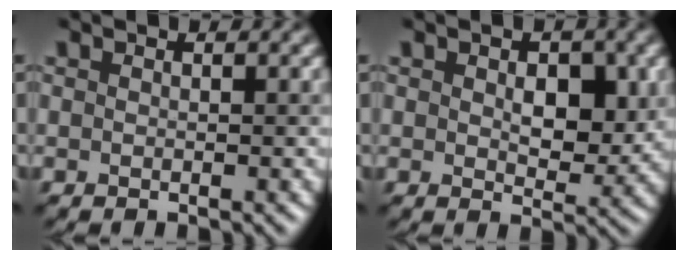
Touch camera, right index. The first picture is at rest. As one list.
[{"total": 3.5, "force": [0.7, 2.1, 2.8], "torque": [-0.039, -0.001, 0.016]}]